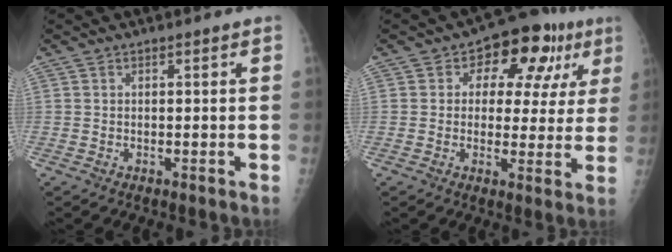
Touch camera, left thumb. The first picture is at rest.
{"total": 12.7, "force": [4.8, 8.1, 8.5], "torque": [-0.050, 0.007, 0.058]}